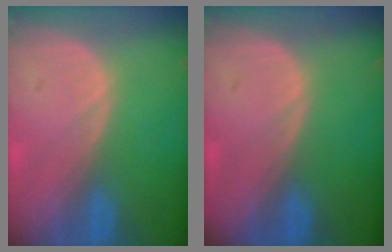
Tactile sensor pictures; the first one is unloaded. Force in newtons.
{"total": 0.0}